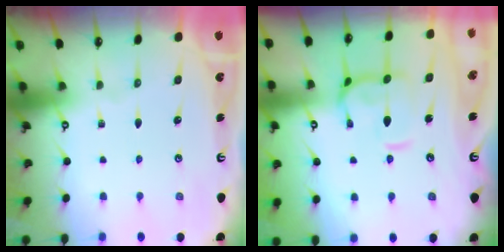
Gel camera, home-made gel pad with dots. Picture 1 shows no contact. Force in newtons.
{"total": 5.4, "press": 5.3, "slide": 1.1}